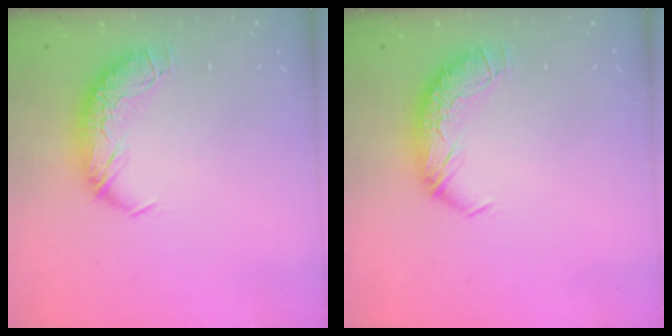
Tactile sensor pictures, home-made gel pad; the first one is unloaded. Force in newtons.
{"total": 0.0}